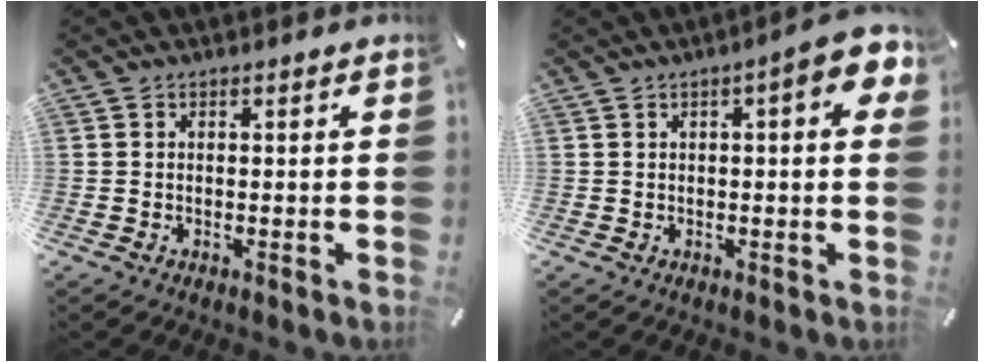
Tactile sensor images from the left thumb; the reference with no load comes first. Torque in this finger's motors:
{"motor_torque": [0.43, 0.44, 0.59, -0.31, 0.10]}